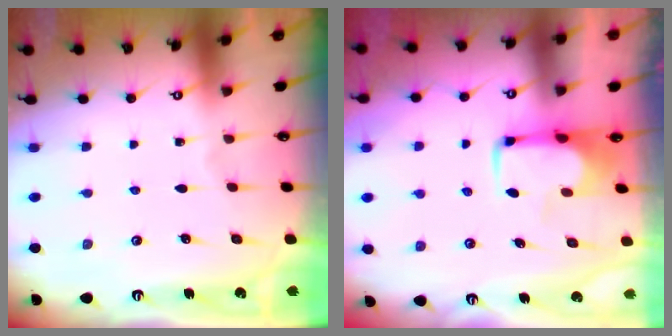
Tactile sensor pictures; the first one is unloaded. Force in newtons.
{"total": 1.7, "press": 1.6, "slide": 0.4}